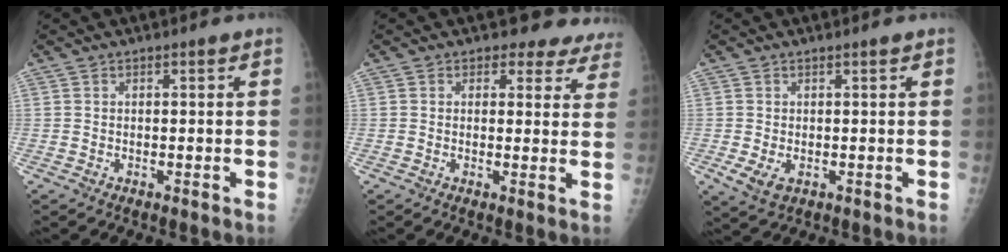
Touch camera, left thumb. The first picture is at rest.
{"total": 8.1, "force": [6.9, 4.1, 0.8], "torque": [0.044, -0.029, 0.050]}
{"total": 3.6, "force": [-0.3, 2.1, 2.9], "torque": [-0.050, -0.005, 0.006]}